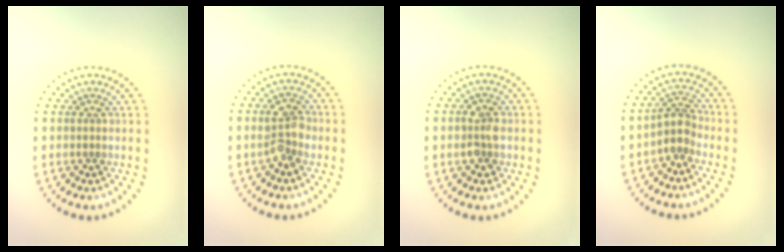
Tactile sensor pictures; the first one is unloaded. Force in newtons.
{"total": 2.6, "press": 2.6, "slide": 0.3}
{"total": 2.5, "press": 2.4, "slide": 0.5}
{"total": 2.4, "press": 1.9, "slide": 1.5}